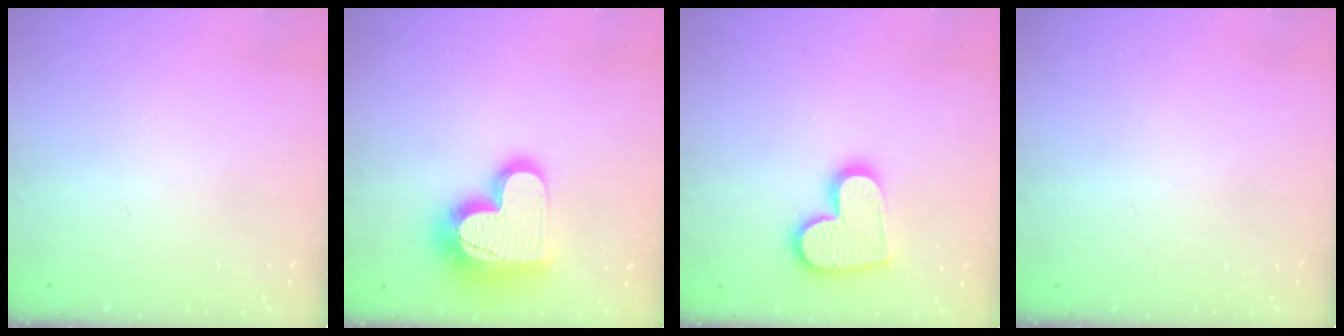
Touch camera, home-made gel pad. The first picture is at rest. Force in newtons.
{"total": 18.6, "press": 18.6, "slide": 1.3}
{"total": 13.7, "press": 13.7, "slide": 0.8}
{"total": 0.0}